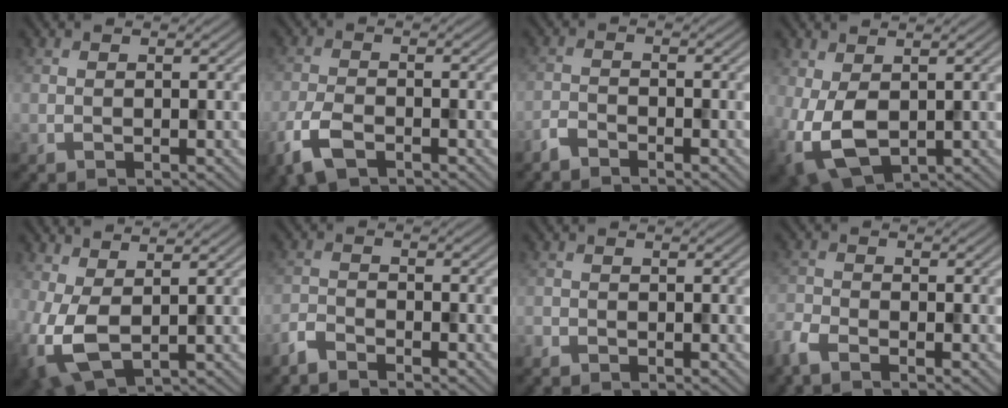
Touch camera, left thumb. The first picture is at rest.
{"total": 5.1, "force": [-3.1, 2.2, 3.5], "torque": [-0.084, -0.011, -0.069]}
{"total": 2.1, "force": [-2.0, 0.4, 0.7], "torque": [-0.016, -0.003, -0.049]}
{"total": 6.2, "force": [-0.6, 3.8, 4.9], "torque": [-0.122, -0.010, -0.008]}
{"total": 5.6, "force": [0.3, 2.8, 4.8], "torque": [-0.124, -0.004, 0.006]}
{"total": 2.8, "force": [-2.6, 0.5, 0.9], "torque": [-0.021, -0.005, -0.063]}
{"total": 0.9, "force": [-0.8, 0.4, 0.1], "torque": [-0.002, -0.002, -0.018]}
{"total": 3.4, "force": [-2.7, 1.1, 1.7], "torque": [-0.044, -0.011, -0.071]}